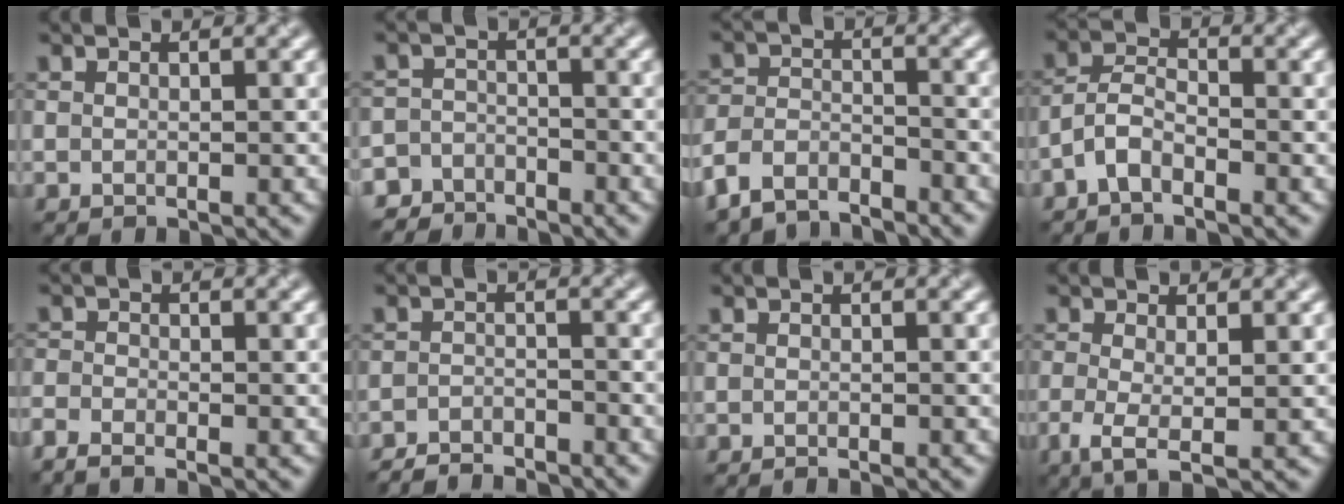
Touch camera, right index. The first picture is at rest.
{"total": 4.4, "force": [-3.9, 1.9, -0.1], "torque": [0.015, 0.001, -0.070]}
{"total": 5.5, "force": [-4.9, 2.0, 1.4], "torque": [-0.034, -0.009, -0.103]}
{"total": 2.6, "force": [-1.9, 0.9, 1.6], "torque": [-0.038, 0.013, -0.045]}
{"total": 2.6, "force": [-2.3, 0.3, 1.0], "torque": [-0.030, -0.004, -0.050]}
{"total": 3.6, "force": [-3.5, 0.5, 0.6], "torque": [-0.011, -0.001, -0.069]}
{"total": 0.6, "force": [-0.5, -0.2, 0.0], "torque": [0.000, 0.003, -0.009]}
{"total": 3.1, "force": [-0.6, 0.9, 2.9], "torque": [-0.071, -0.007, -0.014]}